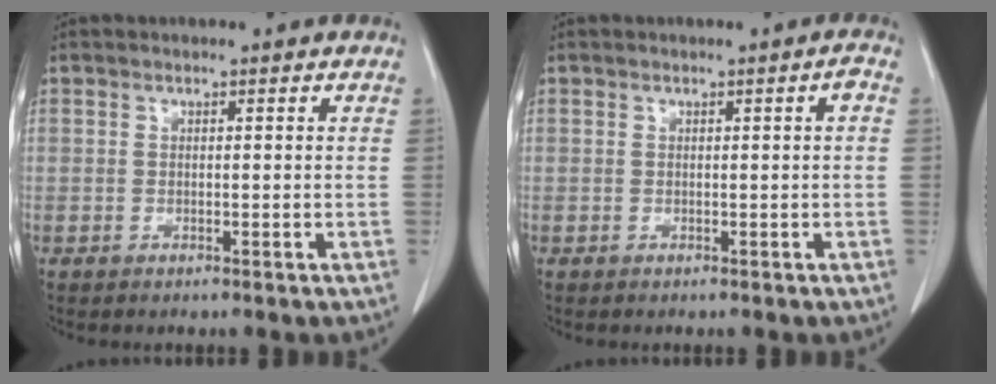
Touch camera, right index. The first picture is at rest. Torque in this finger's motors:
{"motor_torque": [0.27, -0.07, 0.10, 0.01]}